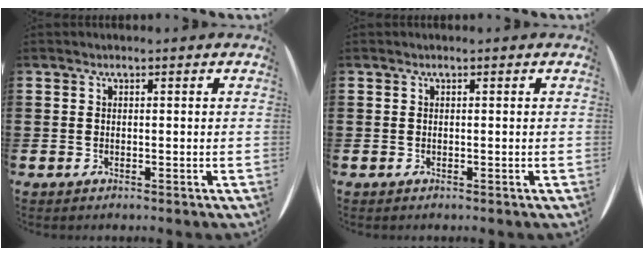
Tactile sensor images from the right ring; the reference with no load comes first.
{"total": 0.0}